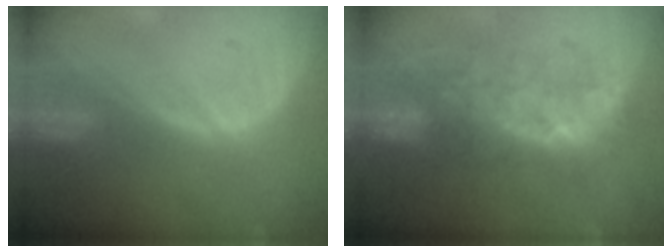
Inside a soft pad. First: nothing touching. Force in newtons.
{"total": 7.6, "press": 7.2, "slide": 2.3}